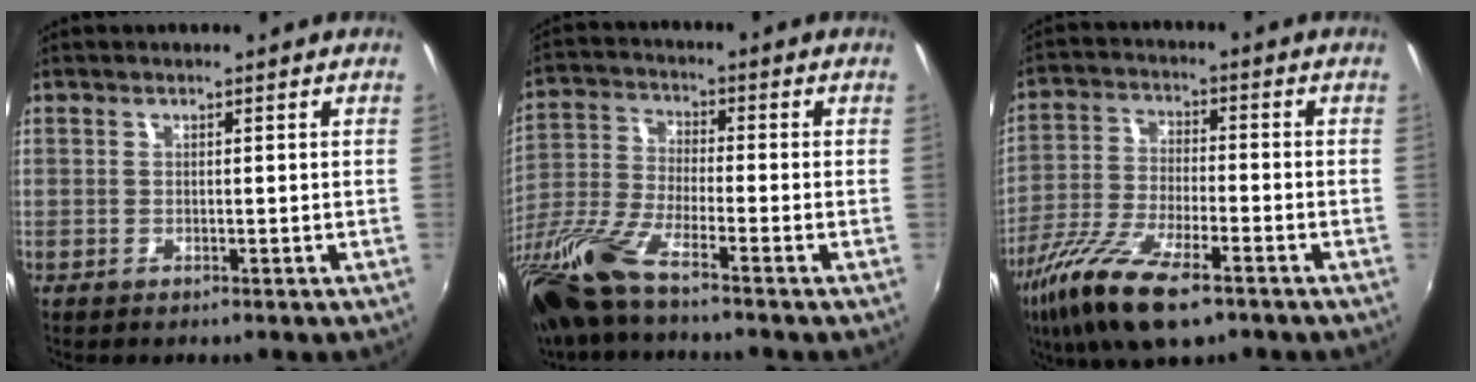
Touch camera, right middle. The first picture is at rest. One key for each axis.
{"total": 14.1, "fx": -10.4, "fy": 1.9, "fz": 9.3, "tx": -0.212, "ty": -0.035, "tz": -0.209}
{"total": 14.9, "fx": -9.3, "fy": 4.5, "fz": 10.7, "tx": -0.229, "ty": -0.039, "tz": -0.182}